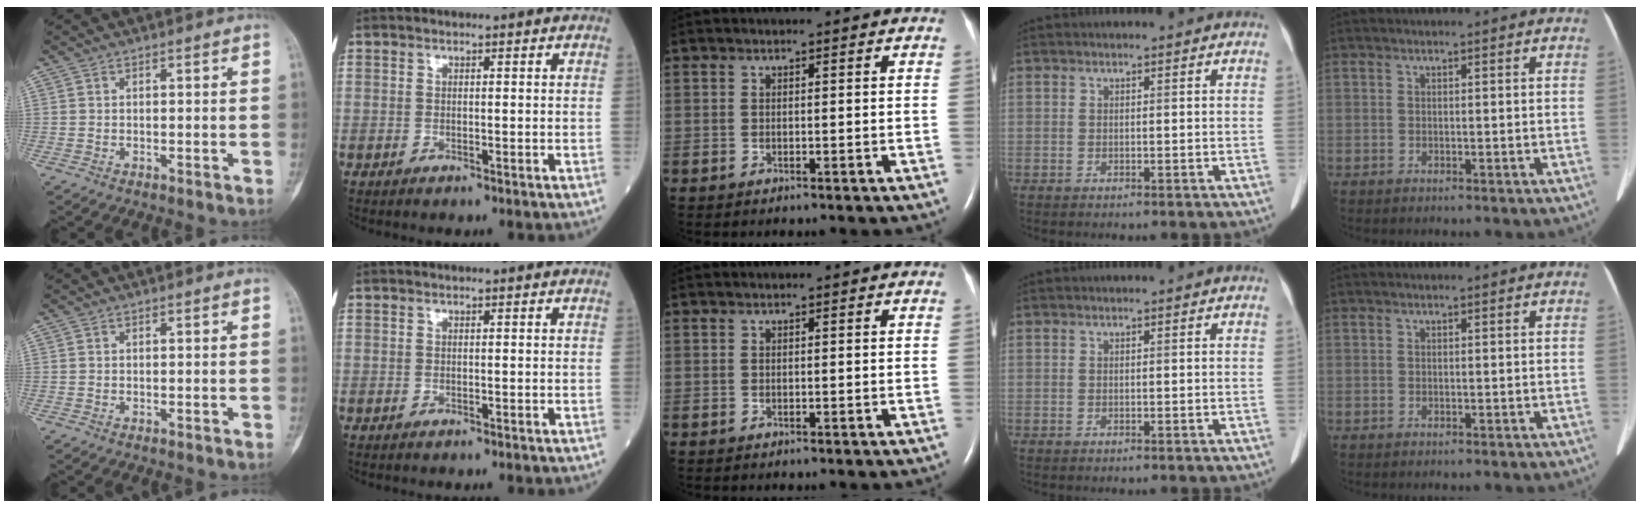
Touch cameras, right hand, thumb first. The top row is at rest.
{}